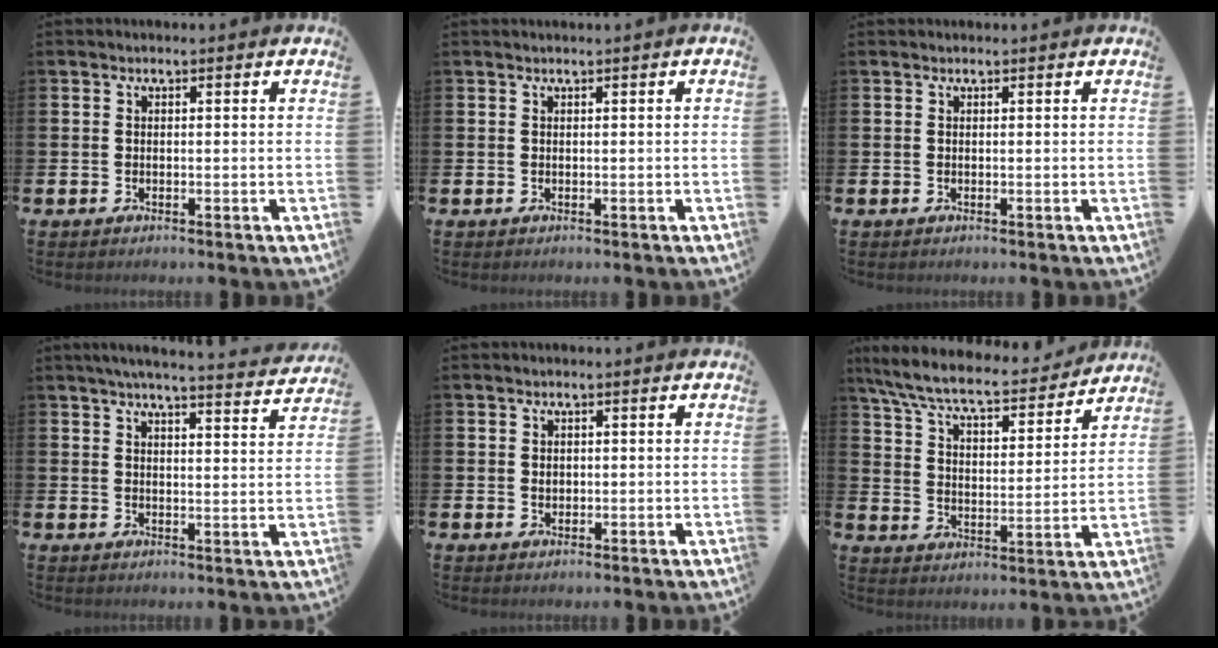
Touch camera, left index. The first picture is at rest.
{"total": 0.0}
{"total": 0.0}
{"total": 5.1, "force": [4.8, -0.2, 1.6], "torque": [-0.036, -0.029, 0.083]}
{"total": 0.9, "force": [0.4, 0.7, 0.4], "torque": [0.005, -0.001, 0.005]}
{"total": 8.4, "force": [7.6, 1.3, 3.3], "torque": [-0.102, -0.049, 0.129]}